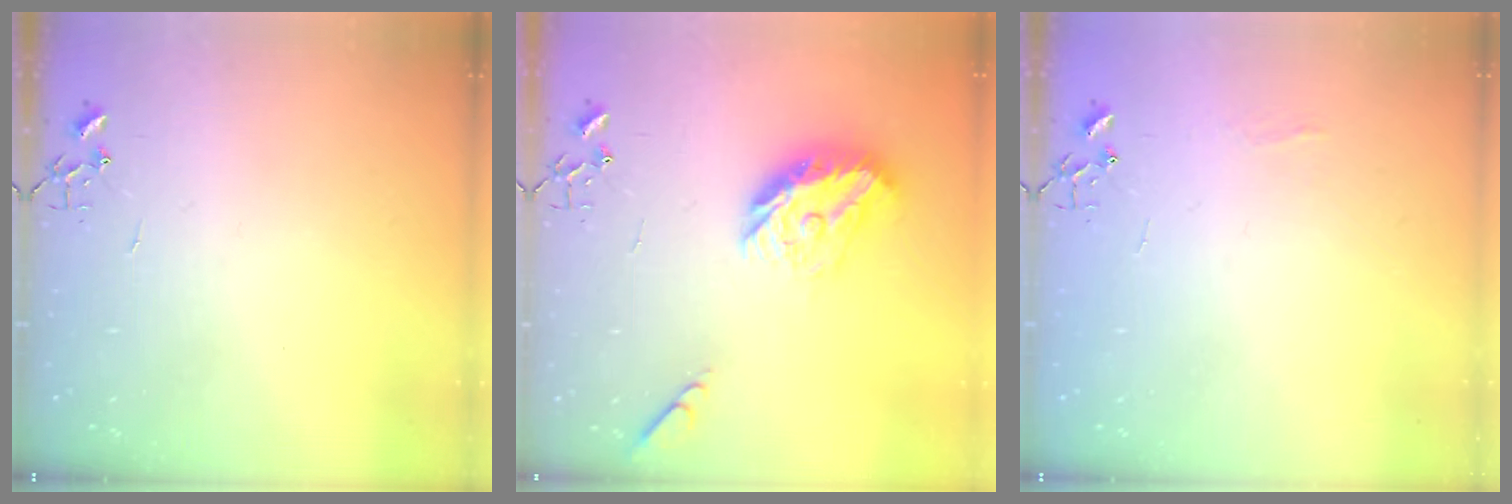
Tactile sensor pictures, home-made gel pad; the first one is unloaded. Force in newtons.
{"total": 17.8, "press": 17.7, "slide": 0.6}
{"total": 4.4, "press": 4.4, "slide": 0.6}